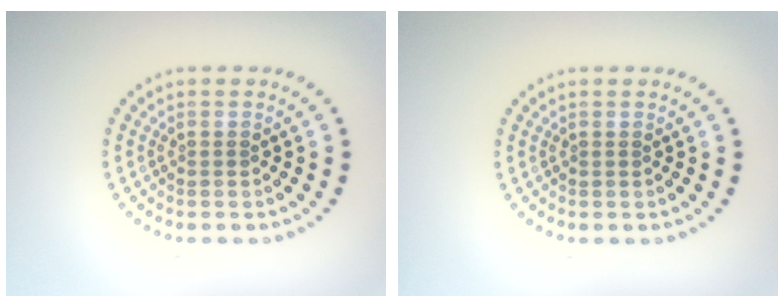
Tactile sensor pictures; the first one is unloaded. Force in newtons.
{"total": 0.0}